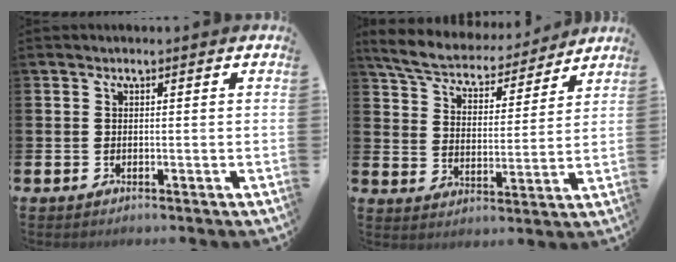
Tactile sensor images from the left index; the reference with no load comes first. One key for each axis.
{"total": 7.1, "fx": 6.6, "fy": 1.7, "fz": 1.8, "tx": -0.072, "ty": -0.044, "tz": 0.117}